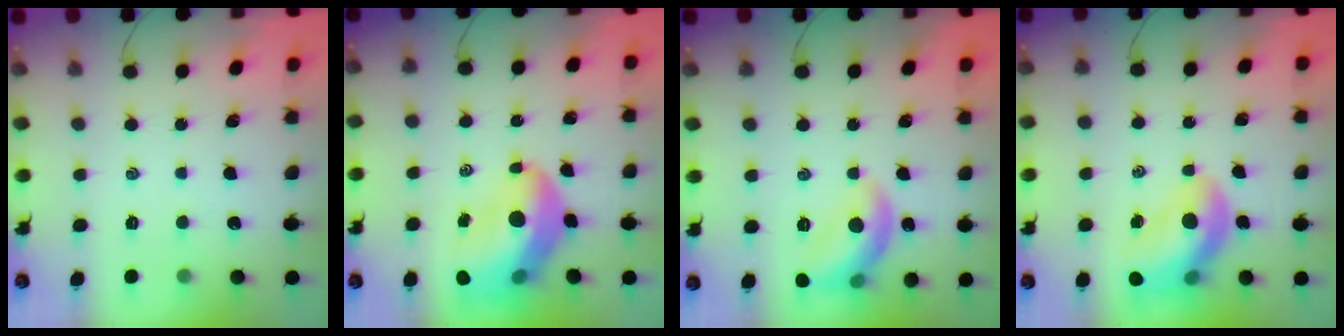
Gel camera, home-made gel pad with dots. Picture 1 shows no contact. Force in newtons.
{"total": 15.5, "press": 14.9, "slide": 4.2}
{"total": 11.7, "press": 11.7, "slide": 1.0}
{"total": 13.8, "press": 13.2, "slide": 4.1}